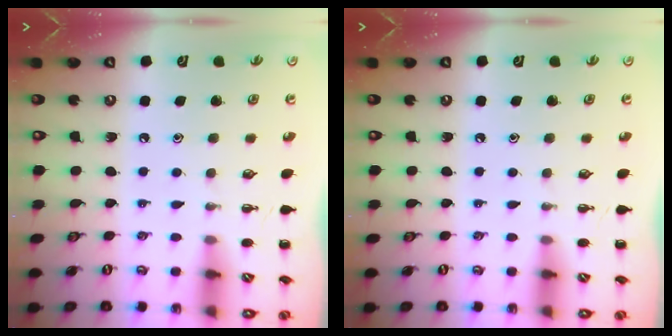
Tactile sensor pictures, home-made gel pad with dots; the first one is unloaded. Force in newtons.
{"total": 0.0}